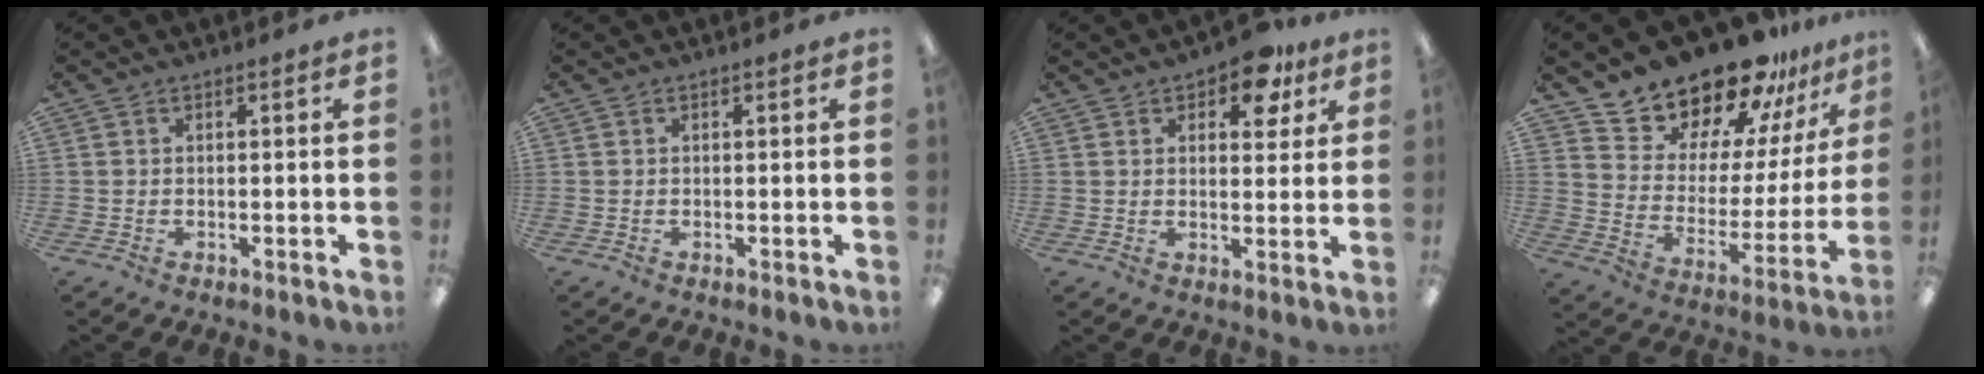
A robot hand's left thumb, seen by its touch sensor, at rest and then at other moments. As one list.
[{"total": 0.0}, {"total": 8.7, "force": [5.6, 4.5, 4.9], "torque": [-0.045, -0.023, 0.091]}, {"total": 18.5, "force": [17.1, 6.4, 2.9], "torque": [-0.062, -0.154, 0.307]}]